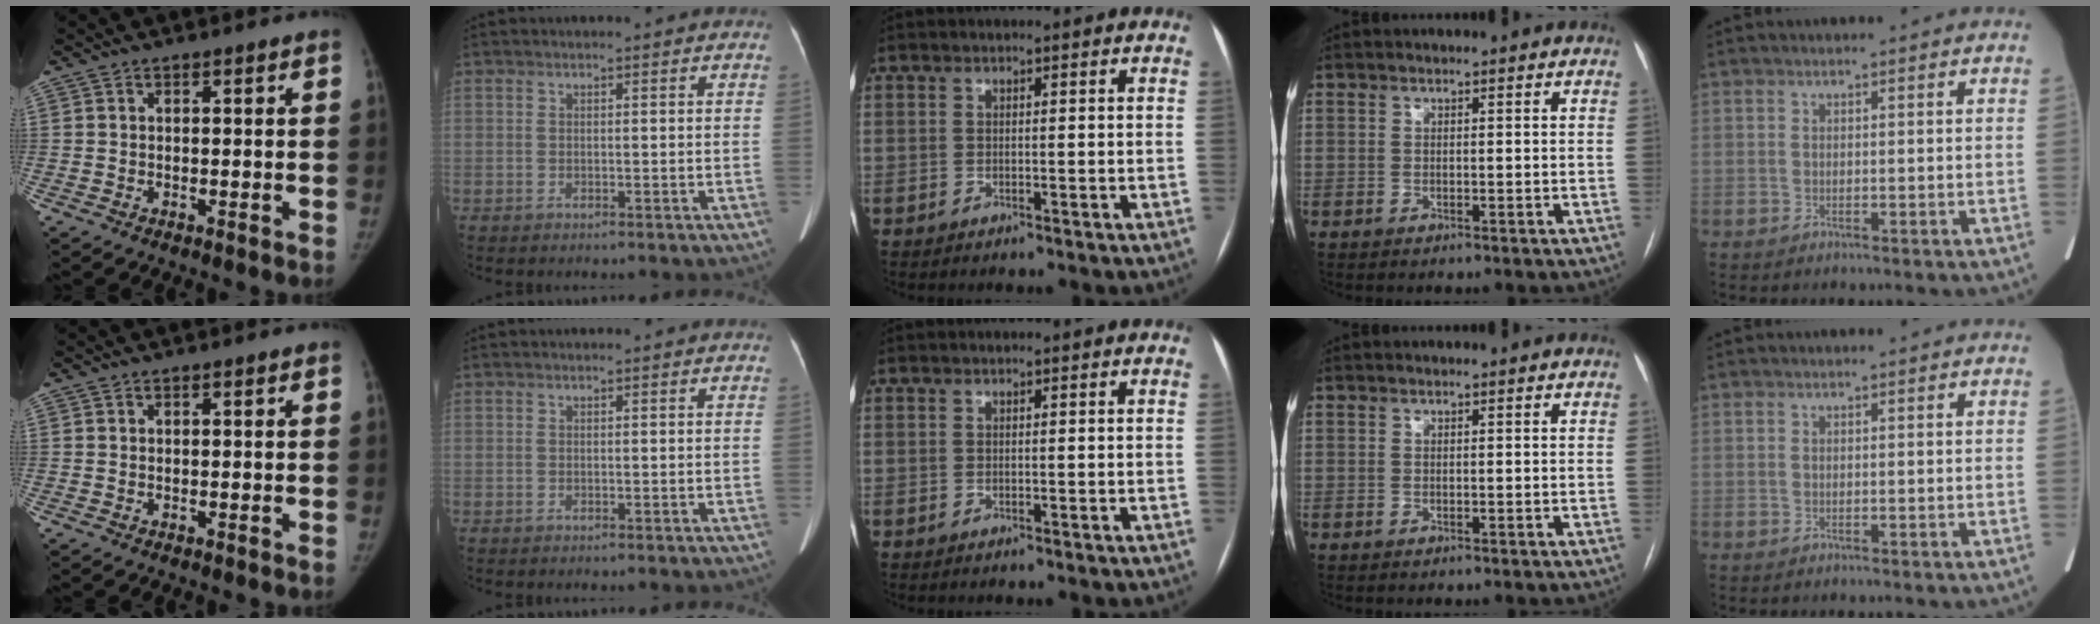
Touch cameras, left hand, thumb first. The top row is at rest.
{}